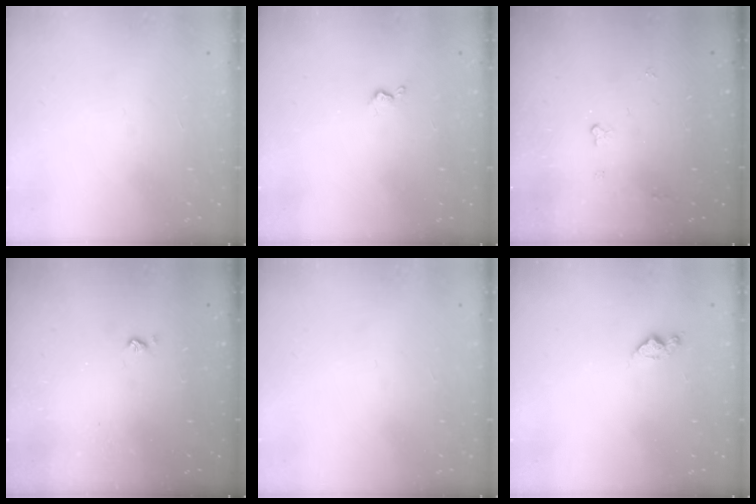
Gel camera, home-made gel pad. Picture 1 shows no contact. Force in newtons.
{"total": 2.2, "press": 2.1, "slide": 0.5}
{"total": 3.5, "press": 3.5, "slide": 0.2}
{"total": 2.7, "press": 2.7, "slide": 0.4}
{"total": 0.0}
{"total": 5.9, "press": 5.9, "slide": 0.5}